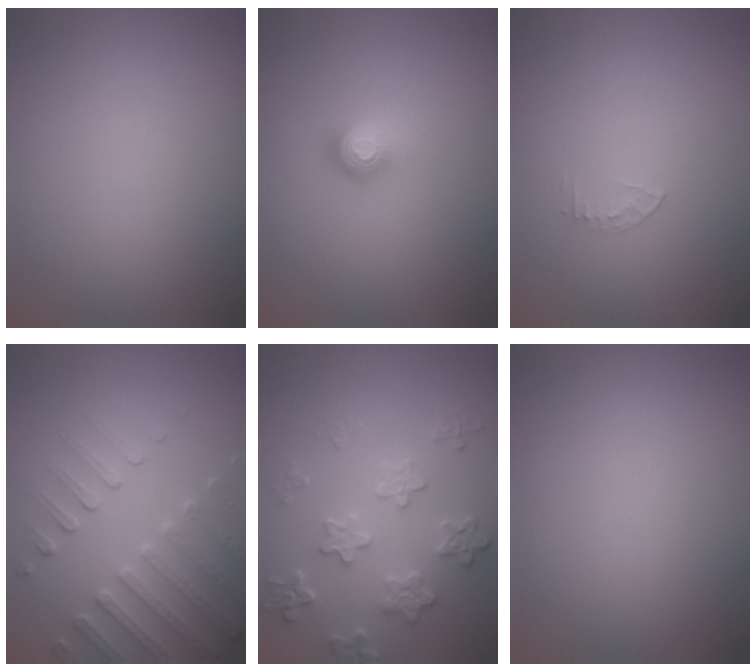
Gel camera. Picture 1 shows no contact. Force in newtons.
{"total": 2.0, "press": 1.4, "slide": 1.4}
{"total": 0.6, "press": 0.4, "slide": 0.4}
{"total": 4.0, "press": 4.0, "slide": 0.5}
{"total": 3.9, "press": 3.4, "slide": 1.9}
{"total": 0.0}